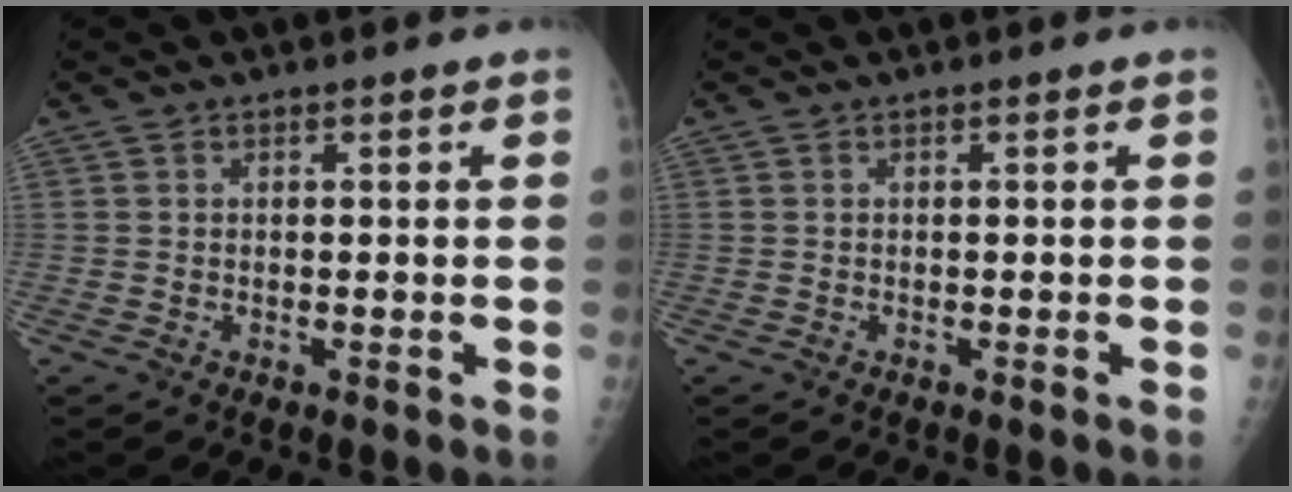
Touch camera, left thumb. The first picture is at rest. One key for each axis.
{"total": 0.0}